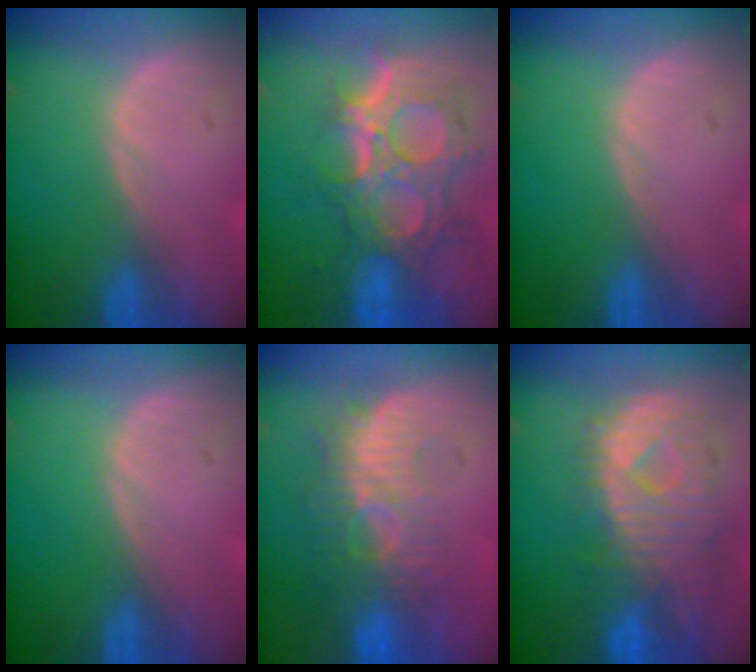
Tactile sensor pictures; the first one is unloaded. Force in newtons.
{"total": 12.0, "press": 10.7, "slide": 5.3}
{"total": 0.0}
{"total": 0.0}
{"total": 9.4, "press": 8.7, "slide": 3.6}
{"total": 10.7, "press": 9.6, "slide": 4.7}